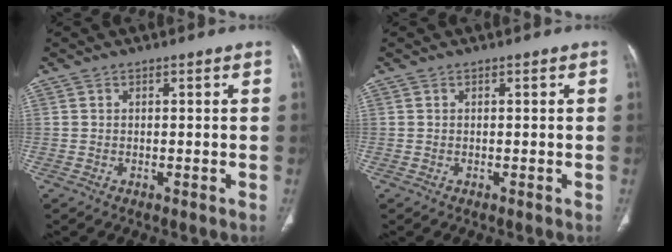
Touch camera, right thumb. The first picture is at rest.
{"total": 0.0}